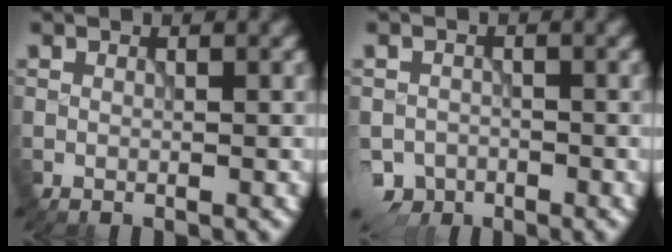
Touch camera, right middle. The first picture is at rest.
{"total": 4.5, "force": [-3.2, 3.1, 1.1], "torque": [-0.013, -0.017, -0.055]}